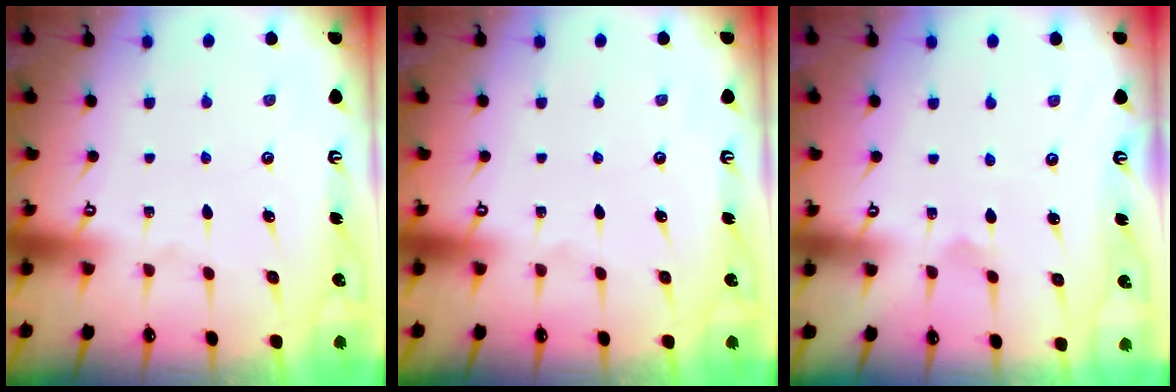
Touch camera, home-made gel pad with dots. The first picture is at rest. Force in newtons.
{"total": 0.0}
{"total": 2.7, "press": 2.7, "slide": 0.1}